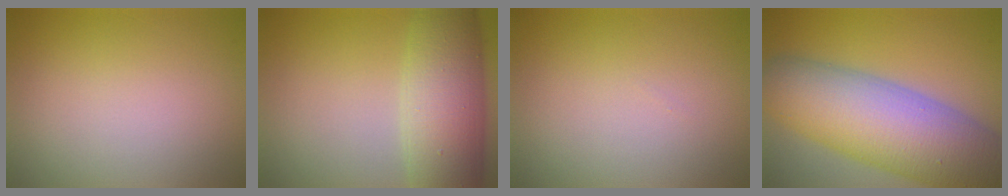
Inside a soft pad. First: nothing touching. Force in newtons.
{"total": 8.8, "press": 8.8, "slide": 0.3}
{"total": 0.0}
{"total": 12.3, "press": 12.3, "slide": 0.7}